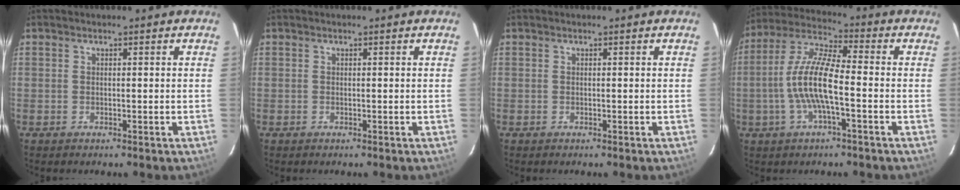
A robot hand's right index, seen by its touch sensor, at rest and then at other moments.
{"total": 0.0}
{"total": 0.0}
{"total": 11.5, "force": [-2.4, 2.4, 10.9], "torque": [-0.228, 0.007, -0.051]}